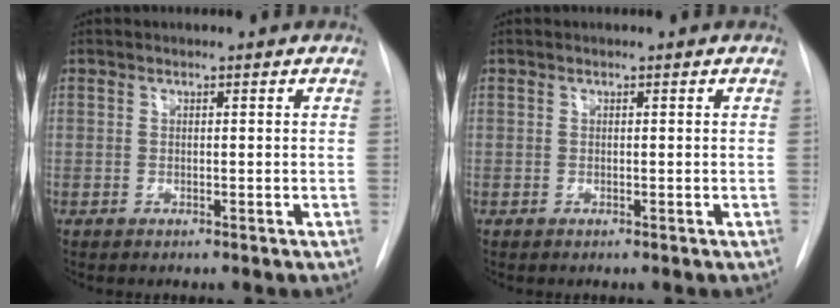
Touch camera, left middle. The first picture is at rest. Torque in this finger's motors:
{"motor_torque": [0.00, 0.00, 0.00, 0.01]}